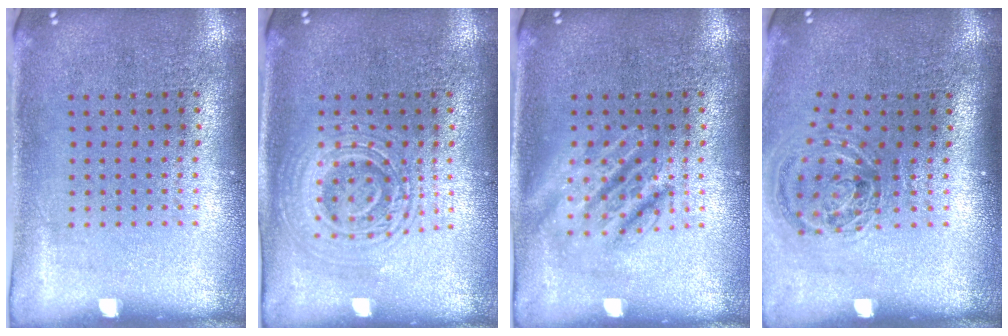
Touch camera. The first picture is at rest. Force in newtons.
{"total": 2.8, "press": 2.7, "slide": 0.5}
{"total": 2.8, "press": 2.8, "slide": 0.4}
{"total": 1.2, "press": 1.0, "slide": 0.6}